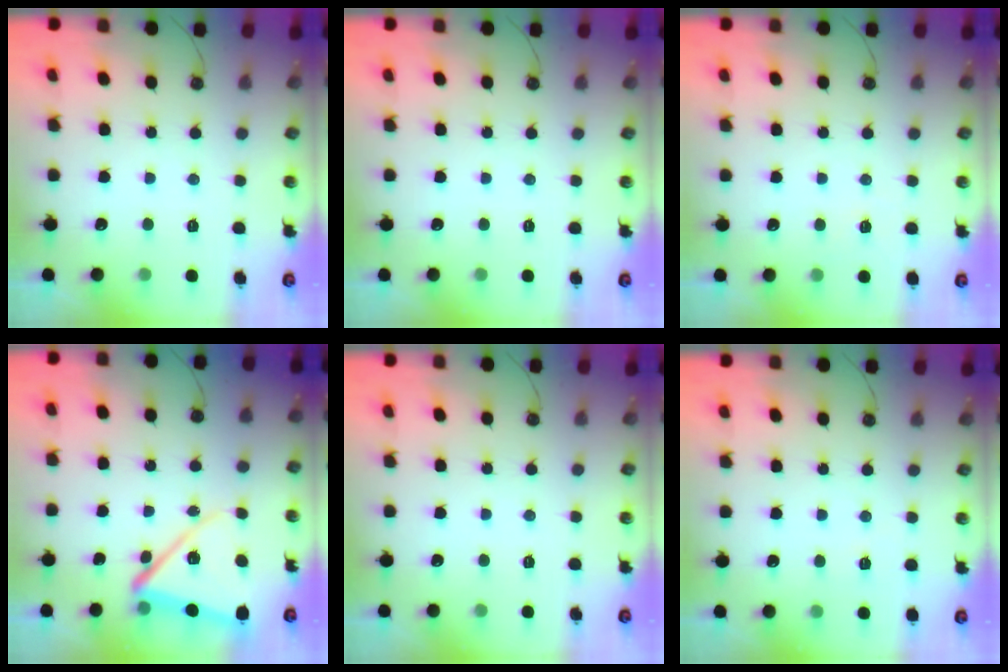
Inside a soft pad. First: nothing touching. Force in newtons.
{"total": 0.0}
{"total": 3.4, "press": 2.9, "slide": 1.7}
{"total": 13.2, "press": 13.2, "slide": 1.0}
{"total": 0.0}
{"total": 2.5, "press": 1.2, "slide": 2.2}